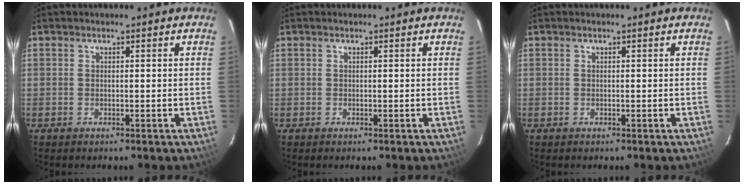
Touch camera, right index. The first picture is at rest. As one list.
[{"total": 0.7, "force": [0.0, 0.7, 0.0], "torque": [0.002, 0.002, 0.001]}, {"total": 0.0}]